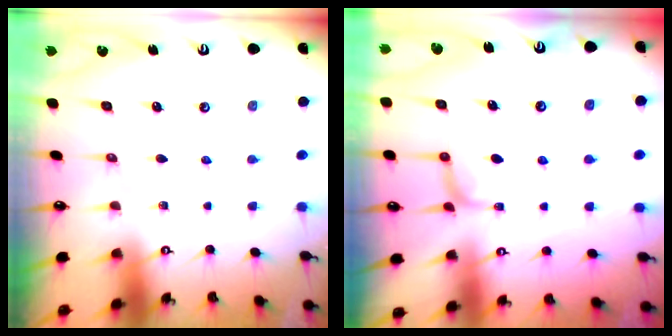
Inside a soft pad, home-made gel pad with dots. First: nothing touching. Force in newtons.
{"total": 2.9, "press": 2.7, "slide": 0.9}